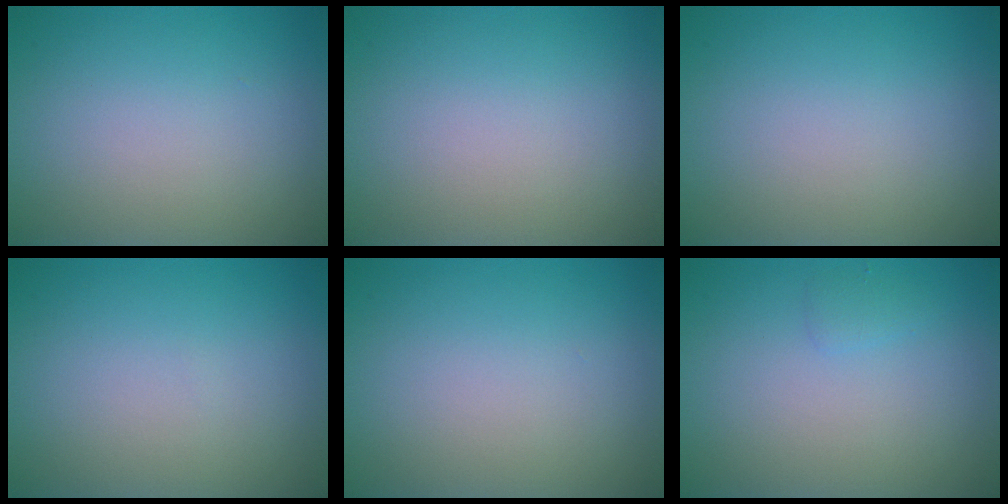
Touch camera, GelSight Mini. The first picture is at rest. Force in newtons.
{"total": 0.0}
{"total": 0.0}
{"total": 0.0}
{"total": 0.0}
{"total": 0.8, "press": 0.8, "slide": 0.0}